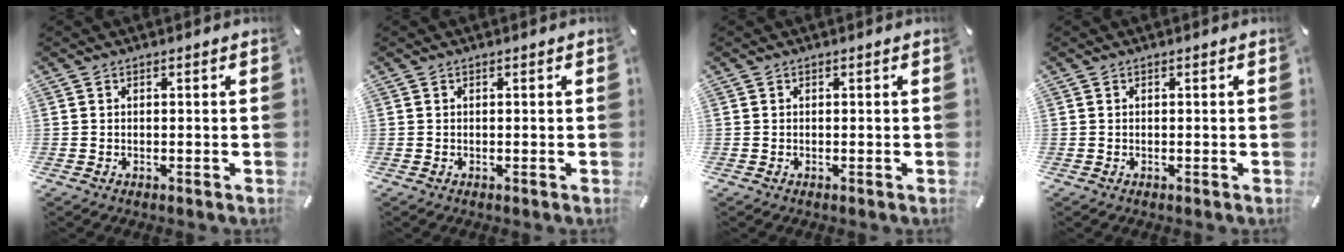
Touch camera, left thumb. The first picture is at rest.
{"total": 0.0}
{"total": 0.0}
{"total": 0.0}